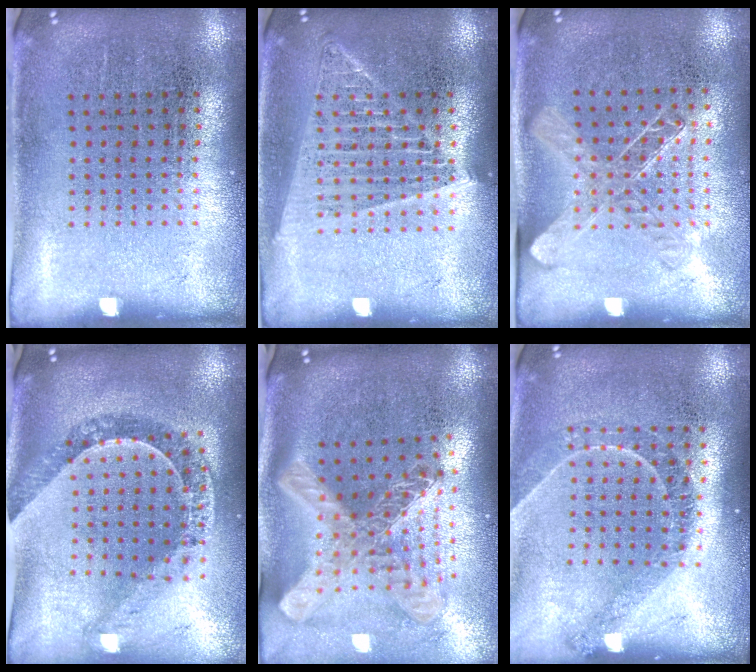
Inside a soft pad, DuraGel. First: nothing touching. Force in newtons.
{"total": 1.5, "press": 1.4, "slide": 0.6}
{"total": 1.4, "press": 1.2, "slide": 0.6}
{"total": 1.1, "press": 1.1, "slide": 0.3}
{"total": 3.0, "press": 2.1, "slide": 2.2}
{"total": 1.2, "press": 1.1, "slide": 0.4}